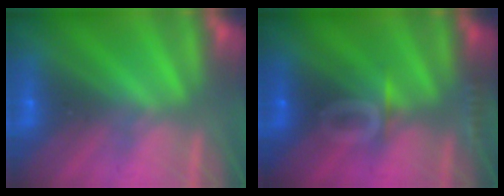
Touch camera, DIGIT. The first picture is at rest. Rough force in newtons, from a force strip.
{"total": 3.3}